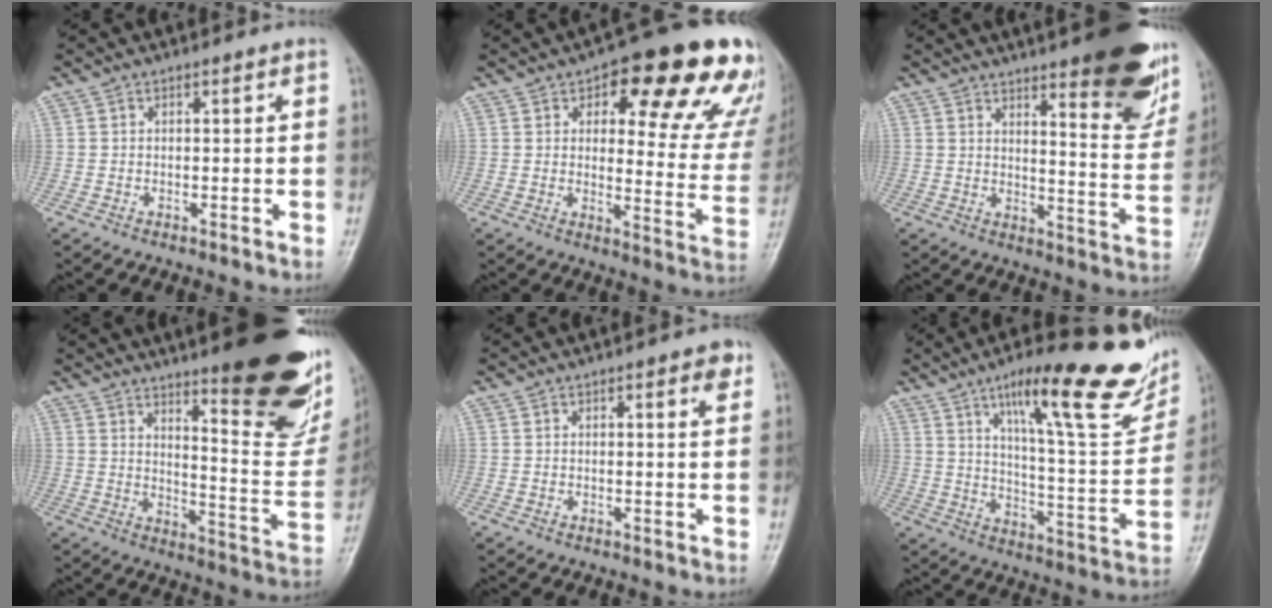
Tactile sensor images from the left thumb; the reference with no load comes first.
{"total": 22.6, "force": [12.1, 8.5, 17.1], "torque": [-0.161, -0.037, 0.150]}
{"total": 22.0, "force": [14.1, 5.8, 15.8], "torque": [-0.173, -0.075, 0.180]}
{"total": 26.7, "force": [17.1, 6.7, 19.5], "torque": [-0.225, -0.102, 0.230]}
{"total": 3.1, "force": [1.6, 0.9, 2.5], "torque": [-0.027, -0.005, 0.017]}
{"total": 25.5, "force": [15.0, 5.8, 19.8], "torque": [-0.248, -0.052, 0.228]}